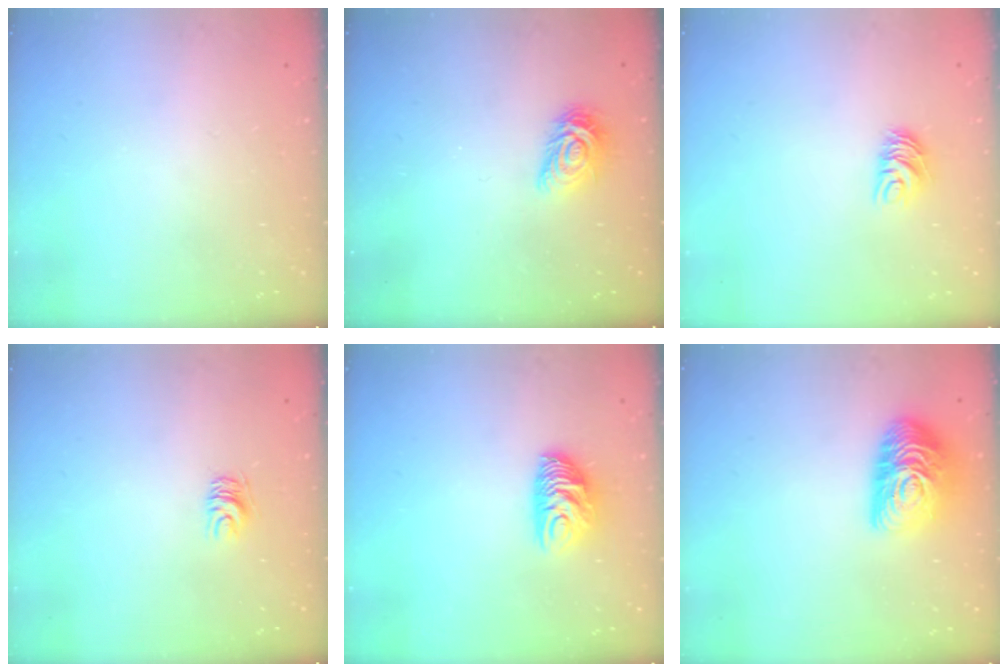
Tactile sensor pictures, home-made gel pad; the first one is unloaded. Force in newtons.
{"total": 9.1, "press": 9.1, "slide": 0.2}
{"total": 6.8, "press": 6.8, "slide": 0.5}
{"total": 4.5, "press": 4.4, "slide": 0.5}
{"total": 9.0, "press": 9.0, "slide": 0.6}
{"total": 14.7, "press": 14.7, "slide": 0.8}